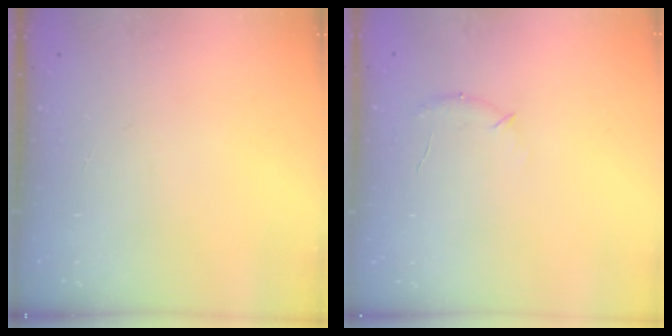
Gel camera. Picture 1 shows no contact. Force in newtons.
{"total": 6.9, "press": 6.7, "slide": 1.8}